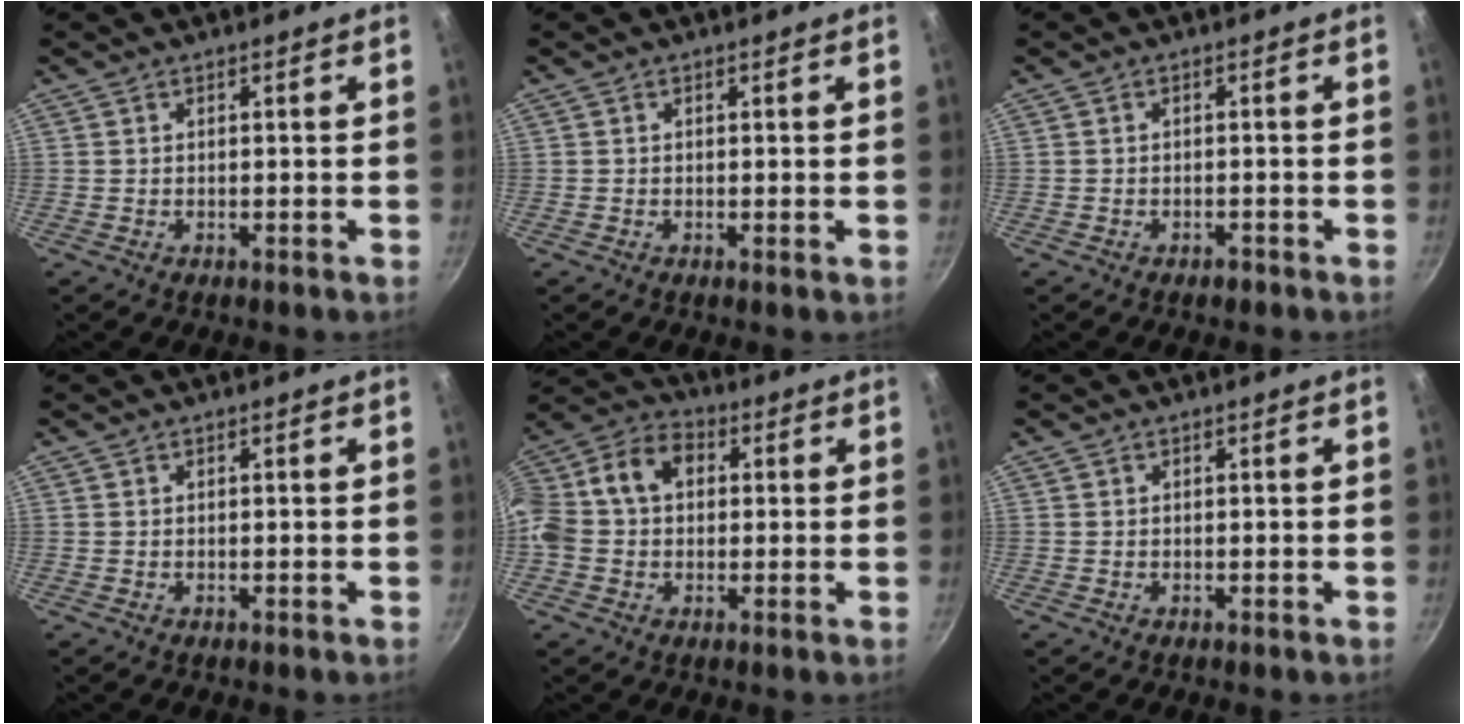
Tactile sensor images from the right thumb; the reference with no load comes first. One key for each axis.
{"total": 0.0}
{"total": 1.3, "fx": -1.0, "fy": 0.6, "fz": 0.6, "tx": -0.011, "ty": 0.010, "tz": -0.012}
{"total": 0.0}
{"total": 14.8, "fx": 1.5, "fy": 11.1, "fz": 9.7, "tx": -0.181, "ty": 0.048, "tz": 0.005}
{"total": 0.0}